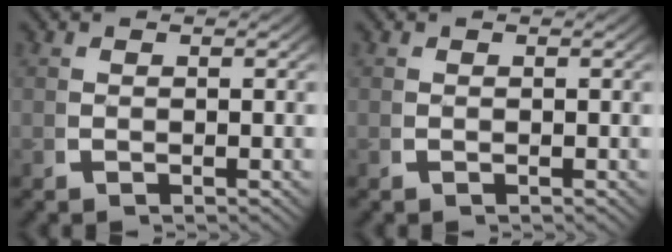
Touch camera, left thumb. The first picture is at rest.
{"total": 0.0}